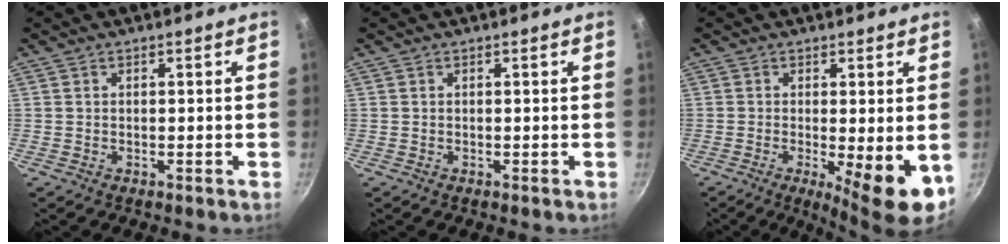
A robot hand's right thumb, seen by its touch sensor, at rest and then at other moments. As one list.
[{"total": 0.0}, {"total": 8.6, "force": [-1.6, 1.6, 8.3], "torque": [-0.114, -0.011, -0.015]}]